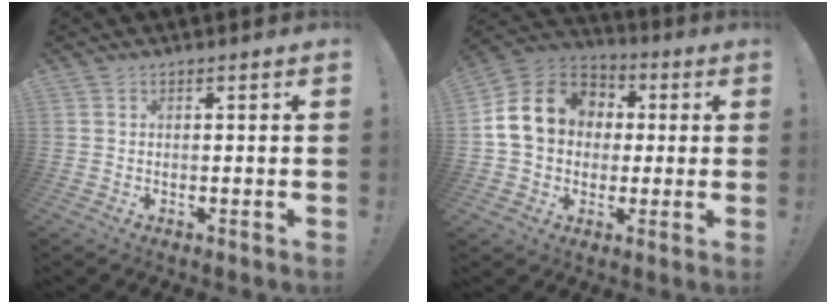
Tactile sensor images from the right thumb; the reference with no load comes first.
{"total": 16.4, "force": [2.8, 13.3, 9.1], "torque": [-0.145, 0.007, 0.057]}